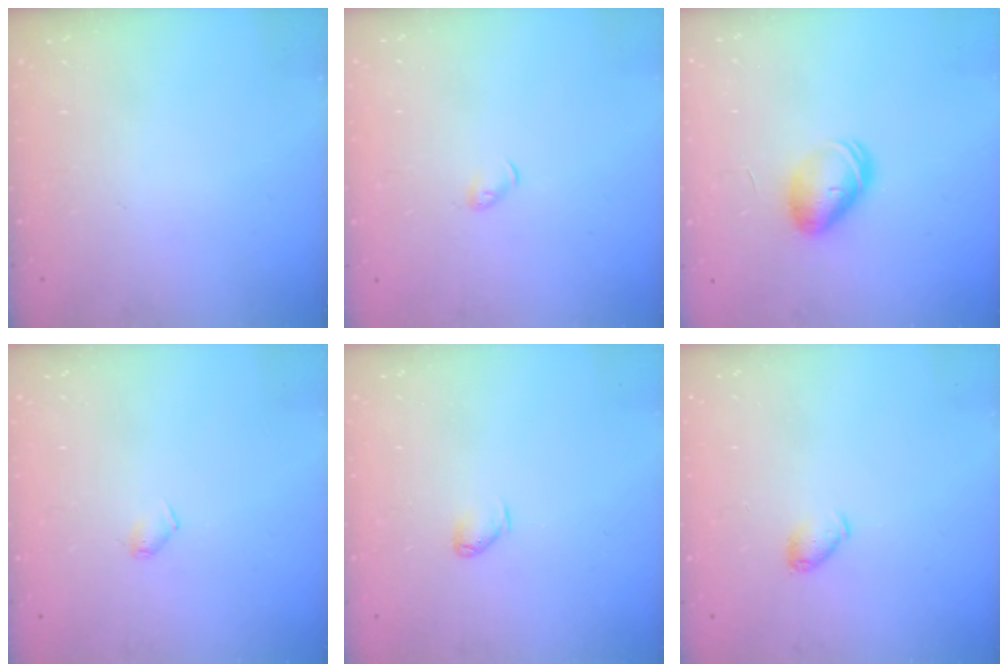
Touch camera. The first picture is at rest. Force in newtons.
{"total": 3.2, "press": 3.1, "slide": 0.7}
{"total": 9.0, "press": 8.9, "slide": 1.4}
{"total": 4.2, "press": 4.1, "slide": 0.8}
{"total": 3.9, "press": 3.8, "slide": 0.5}
{"total": 6.0, "press": 5.9, "slide": 1.1}